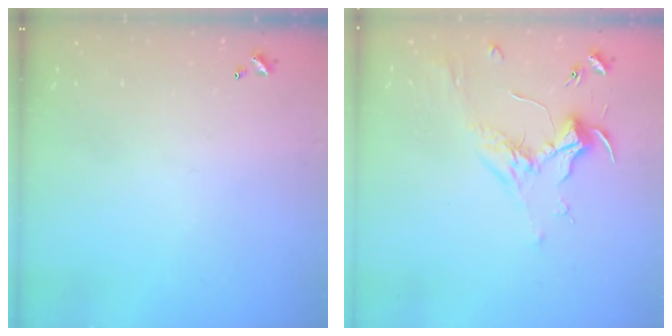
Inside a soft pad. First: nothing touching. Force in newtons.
{"total": 1.9, "press": 1.7, "slide": 0.7}